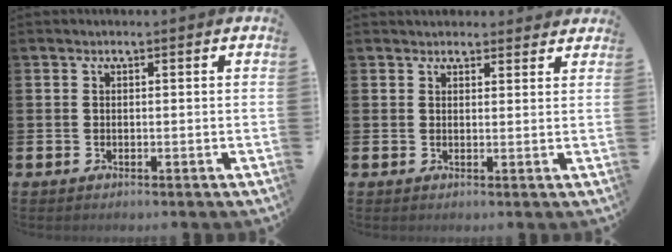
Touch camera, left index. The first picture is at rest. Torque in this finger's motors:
{"motor_torque": [0.87, -1.27, 0.47, 0.07]}